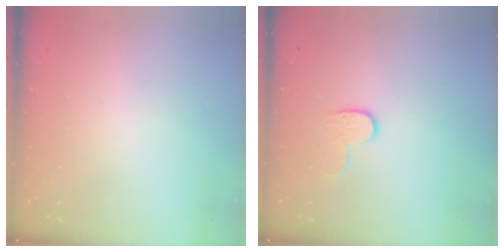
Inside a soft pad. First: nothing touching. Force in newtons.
{"total": 4.1, "press": 4.1, "slide": 0.3}